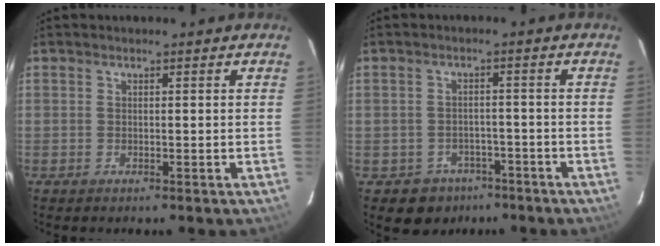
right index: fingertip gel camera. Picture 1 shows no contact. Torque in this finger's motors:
{"motor_torque": [-0.12, -0.21, -0.52, -0.21]}